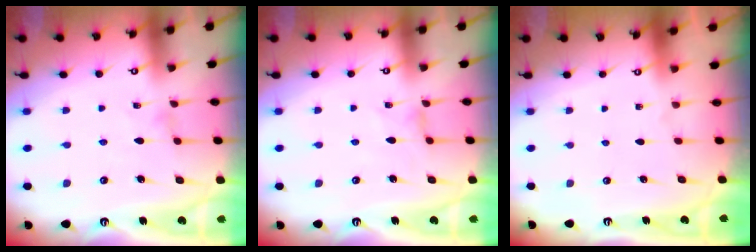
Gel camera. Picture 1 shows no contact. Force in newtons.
{"total": 1.0, "press": 1.0, "slide": 0.2}
{"total": 0.0}